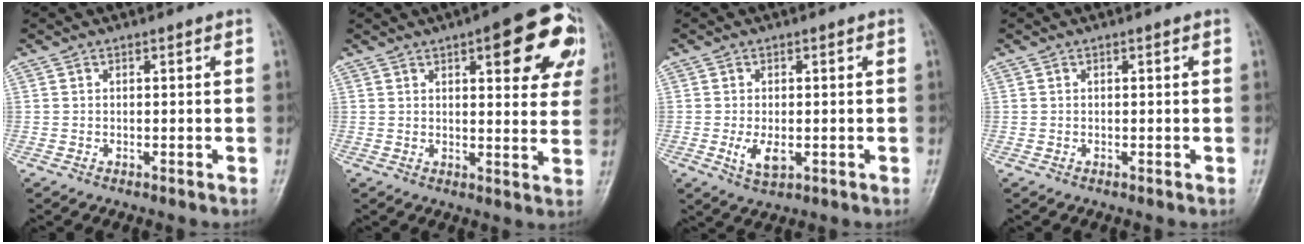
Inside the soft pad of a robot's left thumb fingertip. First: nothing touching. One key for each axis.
{"total": 16.3, "fx": 6.7, "fy": 5.7, "fz": 13.7, "tx": -0.131, "ty": -0.010, "tz": 0.073}
{"total": 4.9, "fx": -1.0, "fy": 2.4, "fz": 4.2, "tx": -0.075, "ty": 0.000, "tz": -0.013}
{"total": 0.6, "fx": 0.0, "fy": 0.1, "fz": 0.5, "tx": -0.011, "ty": 0.000, "tz": 0.001}